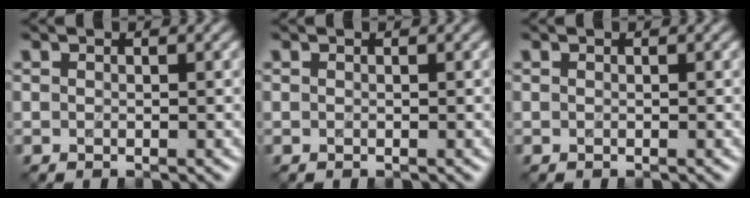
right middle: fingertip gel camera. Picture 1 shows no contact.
{"total": 0.0}
{"total": 0.0}